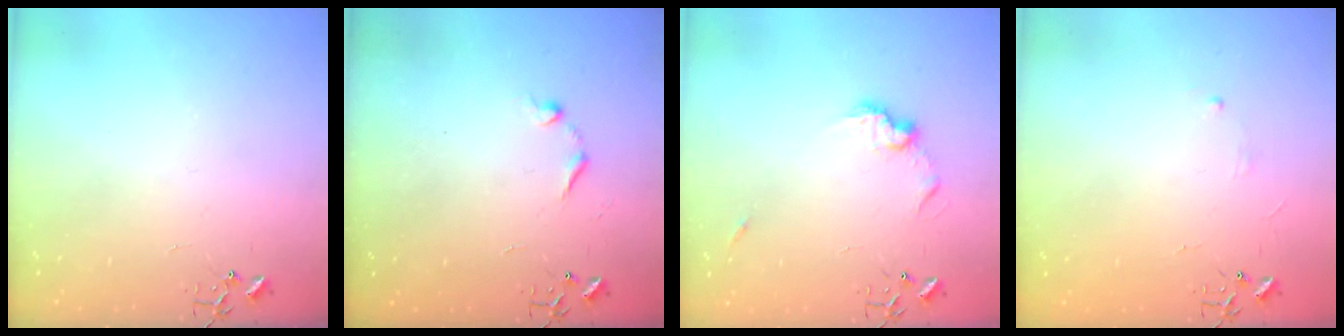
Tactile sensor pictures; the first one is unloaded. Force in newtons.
{"total": 7.1, "press": 7.1, "slide": 0.8}
{"total": 8.8, "press": 8.8, "slide": 0.4}
{"total": 2.9, "press": 2.8, "slide": 0.5}